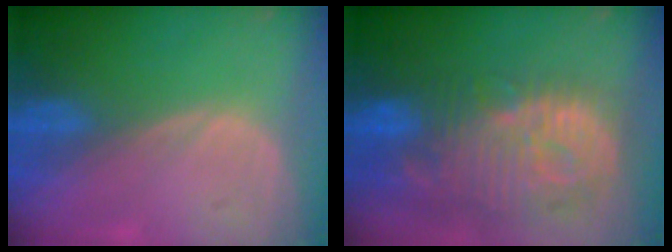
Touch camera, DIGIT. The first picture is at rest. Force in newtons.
{"total": 13.6, "press": 11.8, "slide": 6.7}